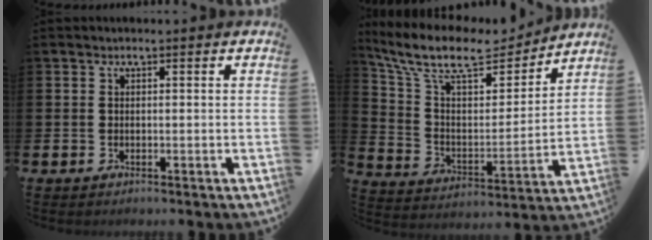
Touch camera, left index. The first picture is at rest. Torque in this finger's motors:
{"motor_torque": [1.17, -0.97, 0.19, 0.21]}